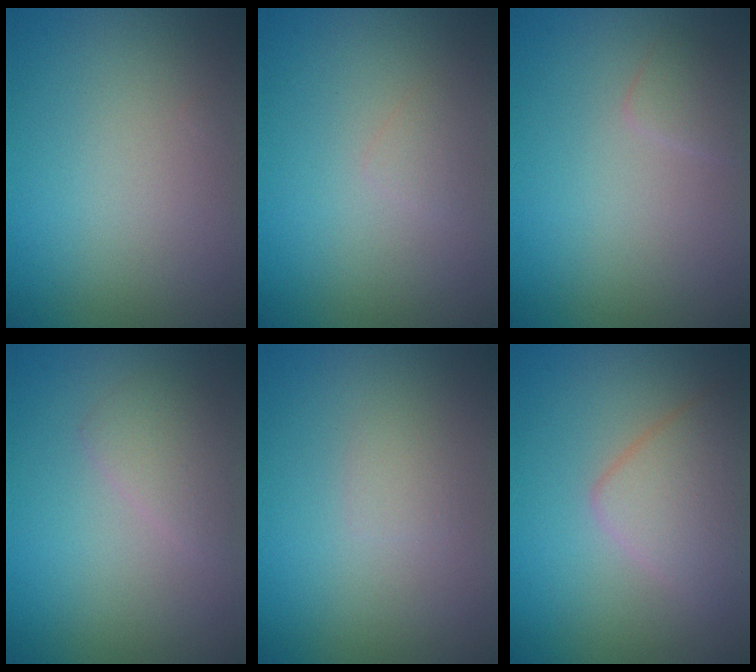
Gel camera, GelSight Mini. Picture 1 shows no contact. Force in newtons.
{"total": 0.7, "press": 0.7, "slide": 0.1}
{"total": 1.2, "press": 1.2, "slide": 0.1}
{"total": 1.7, "press": 1.7, "slide": 0.1}
{"total": 0.8, "press": 0.8, "slide": 0.1}
{"total": 3.8, "press": 3.8, "slide": 0.1}